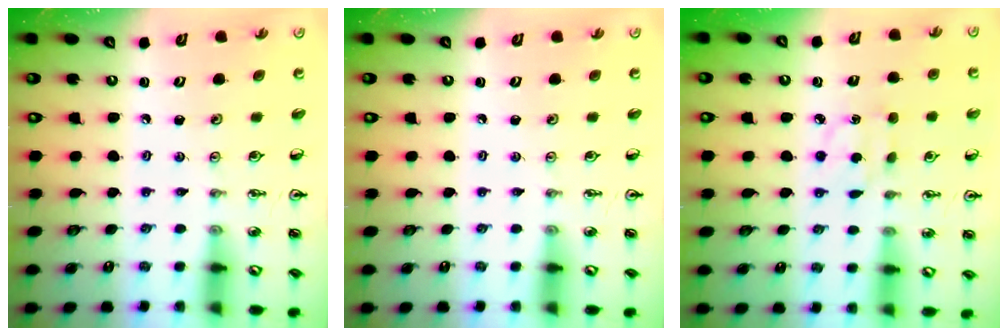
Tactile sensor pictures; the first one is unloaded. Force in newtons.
{"total": 0.0}
{"total": 5.8, "press": 5.8, "slide": 0.6}